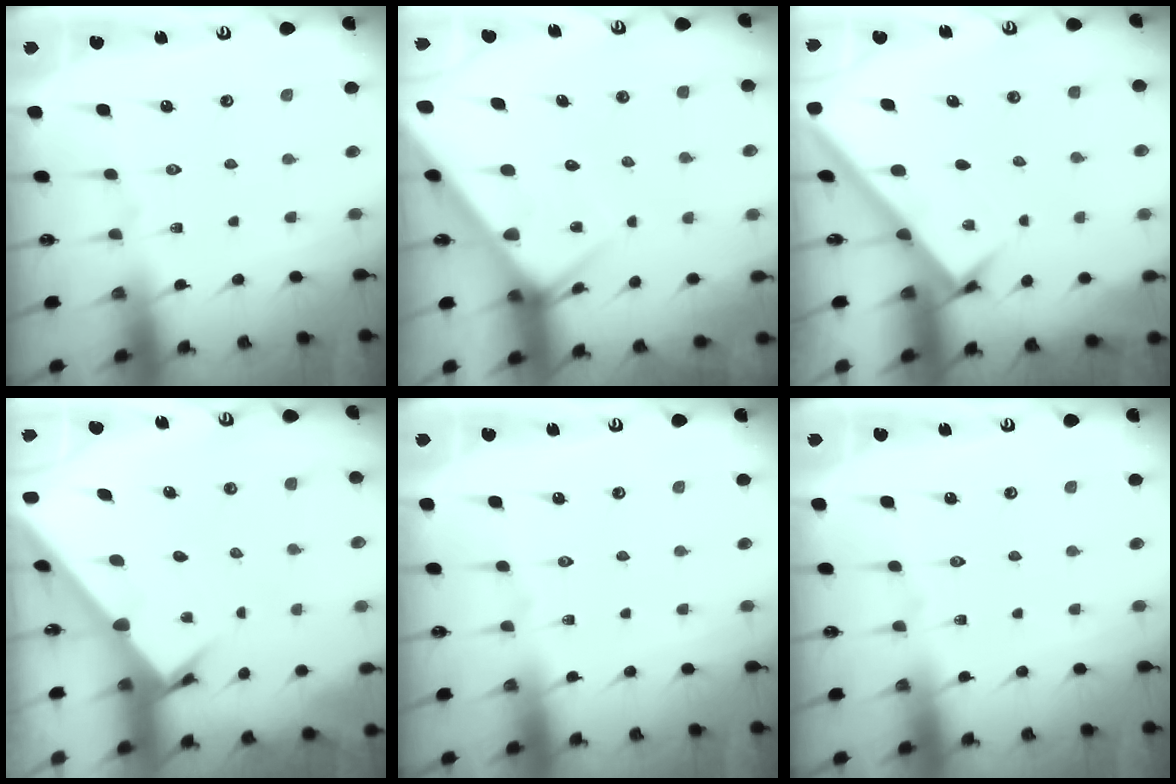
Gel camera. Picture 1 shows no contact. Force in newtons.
{"total": 6.4, "press": 6.4, "slide": 0.4}
{"total": 2.7, "press": 2.7, "slide": 0.4}
{"total": 2.6, "press": 2.5, "slide": 0.3}
{"total": 0.0}
{"total": 0.0}